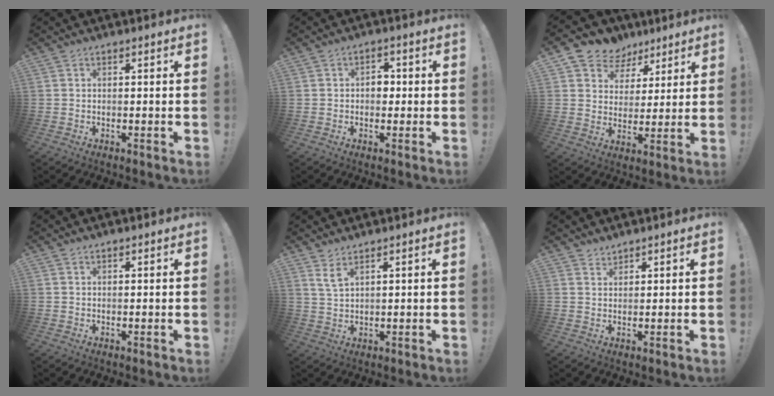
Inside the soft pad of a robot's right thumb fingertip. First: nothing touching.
{"total": 4.2, "force": [-0.4, 3.1, 2.7], "torque": [-0.045, 0.010, -0.011]}
{"total": 7.7, "force": [4.4, 6.3, 0.8], "torque": [-0.009, -0.037, 0.089]}
{"total": 0.7, "force": [0.6, 0.2, 0.2], "torque": [-0.001, 0.000, 0.010]}
{"total": 3.9, "force": [2.8, 1.1, 2.6], "torque": [-0.039, -0.020, 0.048]}
{"total": 2.1, "force": [2.0, 0.7, 0.1], "torque": [0.012, -0.017, 0.035]}